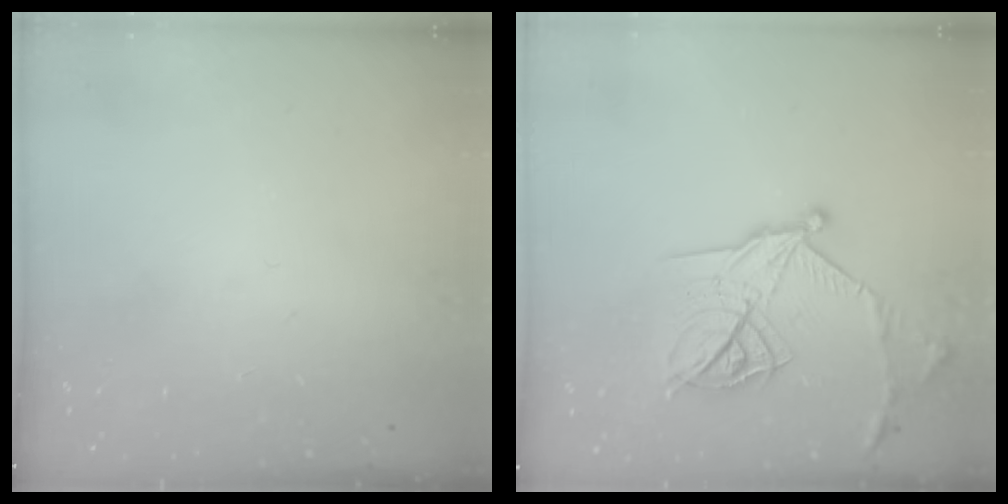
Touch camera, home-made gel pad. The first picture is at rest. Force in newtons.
{"total": 17.6, "press": 17.6, "slide": 0.9}